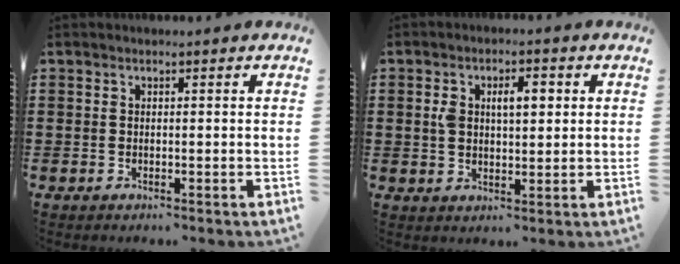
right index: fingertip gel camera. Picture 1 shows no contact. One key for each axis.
{"total": 4.6, "fx": 1.0, "fy": 2.5, "fz": 3.8, "tx": -0.064, "ty": 0.008, "tz": 0.010}